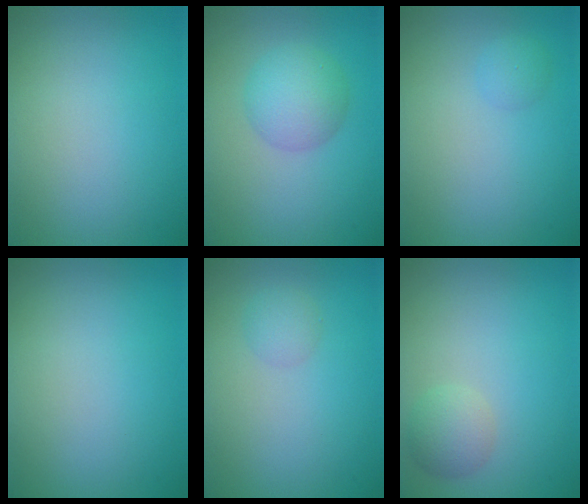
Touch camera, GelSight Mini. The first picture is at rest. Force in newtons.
{"total": 4.0, "press": 4.0, "slide": 0.1}
{"total": 0.8, "press": 0.8, "slide": 0.0}
{"total": 0.0}
{"total": 1.4, "press": 1.4, "slide": 0.0}
{"total": 2.3, "press": 2.3, "slide": 0.2}